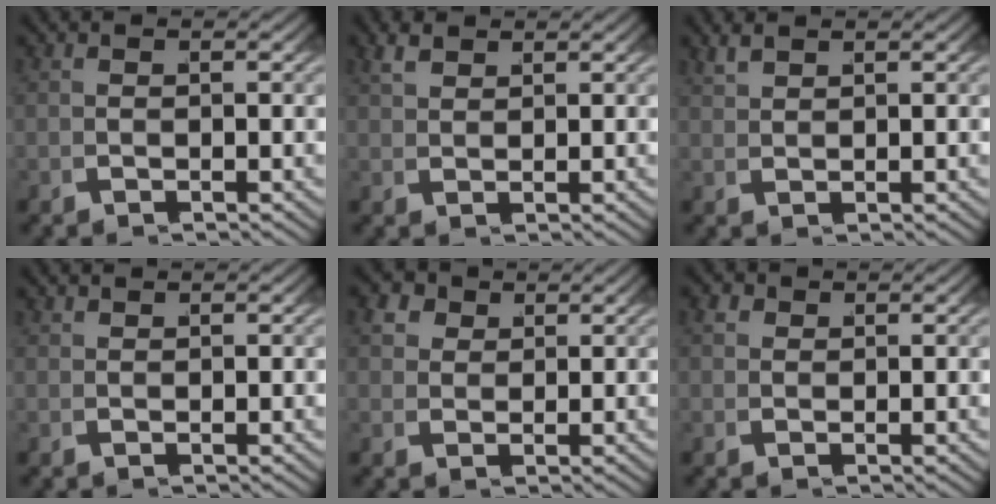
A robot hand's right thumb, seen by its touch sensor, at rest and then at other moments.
{"total": 1.8, "force": [1.8, 0.3, 0.2], "torque": [-0.007, 0.006, 0.041]}
{"total": 1.6, "force": [1.6, 0.0, 0.1], "torque": [-0.005, 0.005, 0.038]}
{"total": 0.5, "force": [0.5, 0.1, 0.0], "torque": [0.002, -0.002, 0.016]}
{"total": 3.8, "force": [1.9, 3.0, 1.4], "torque": [-0.040, -0.005, 0.037]}
{"total": 1.7, "force": [0.8, 1.4, 0.5], "torque": [-0.018, -0.003, 0.019]}